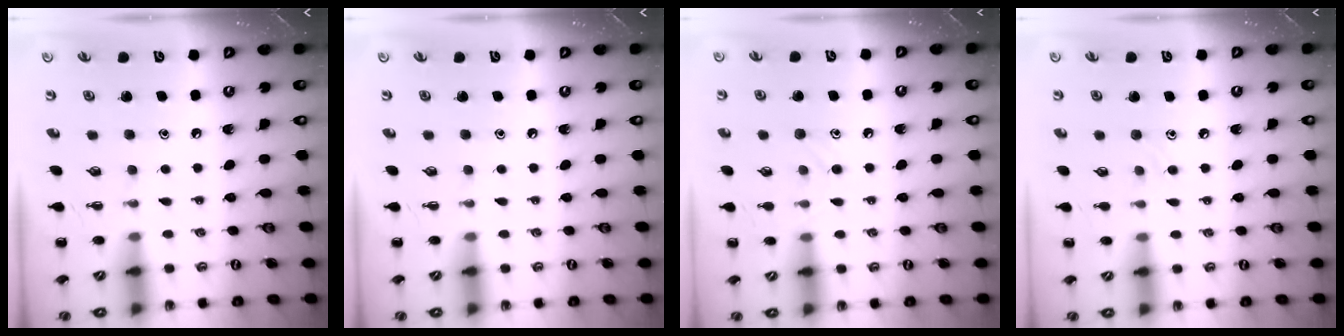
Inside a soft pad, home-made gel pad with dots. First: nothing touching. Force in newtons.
{"total": 0.0}
{"total": 8.8, "press": 8.5, "slide": 2.3}
{"total": 7.1, "press": 6.6, "slide": 2.5}